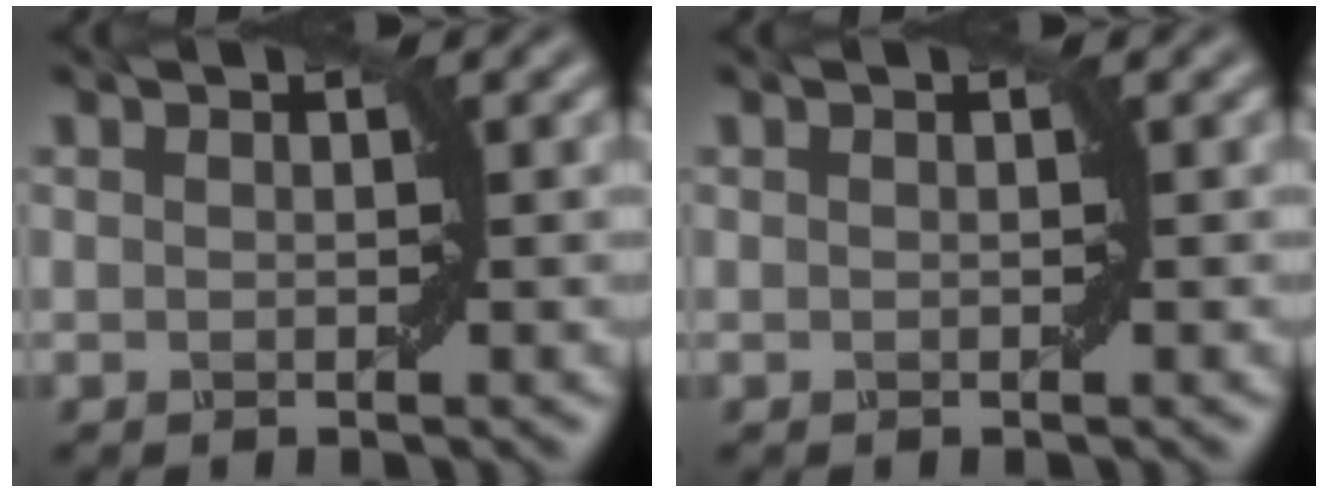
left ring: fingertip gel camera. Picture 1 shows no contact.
{"total": 0.0}